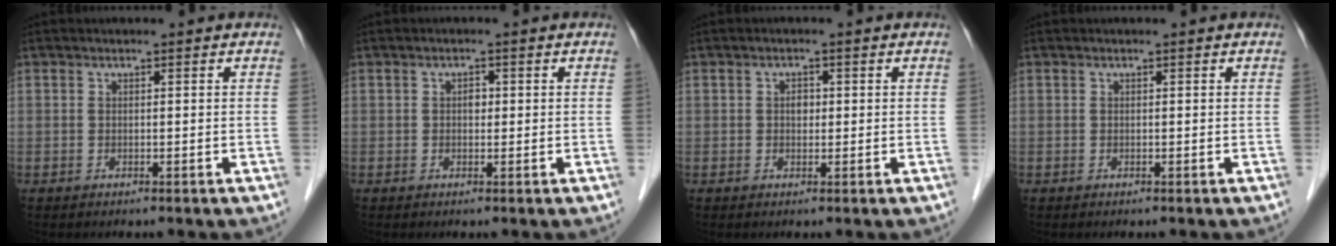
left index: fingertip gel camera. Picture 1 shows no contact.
{"total": 1.1, "force": [0.1, 0.8, 0.8], "torque": [-0.011, 0.004, -0.001]}
{"total": 1.4, "force": [0.1, 1.0, 0.9], "torque": [-0.014, 0.004, 0.001]}
{"total": 0.0}